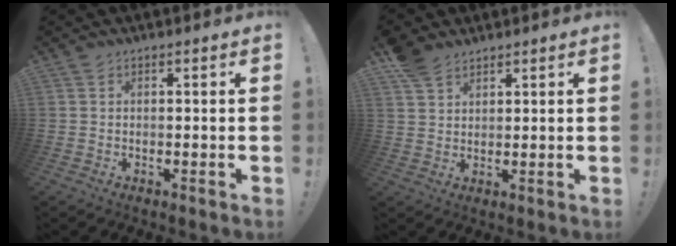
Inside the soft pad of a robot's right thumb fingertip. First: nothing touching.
{"total": 5.6, "force": [4.4, 3.1, 1.6], "torque": [-0.028, -0.016, 0.086]}